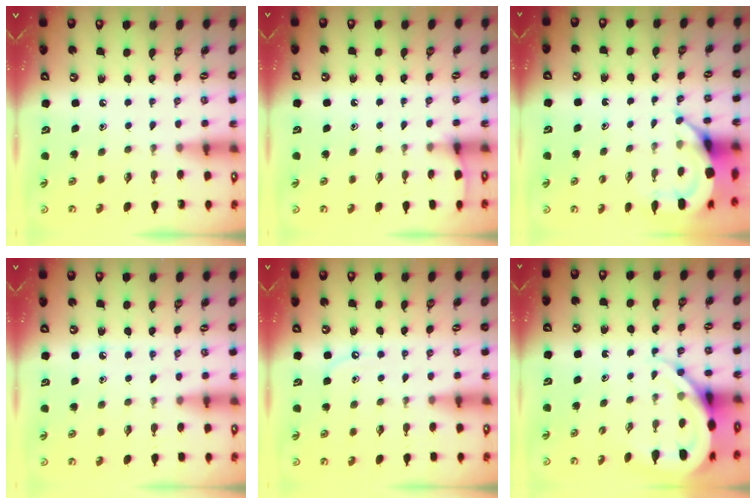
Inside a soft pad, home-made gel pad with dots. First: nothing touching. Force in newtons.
{"total": 2.4, "press": 2.4, "slide": 0.4}
{"total": 5.0, "press": 5.0, "slide": 0.3}
{"total": 5.9, "press": 5.9, "slide": 0.8}
{"total": 5.0, "press": 4.9, "slide": 0.7}
{"total": 9.4, "press": 9.4, "slide": 1.1}